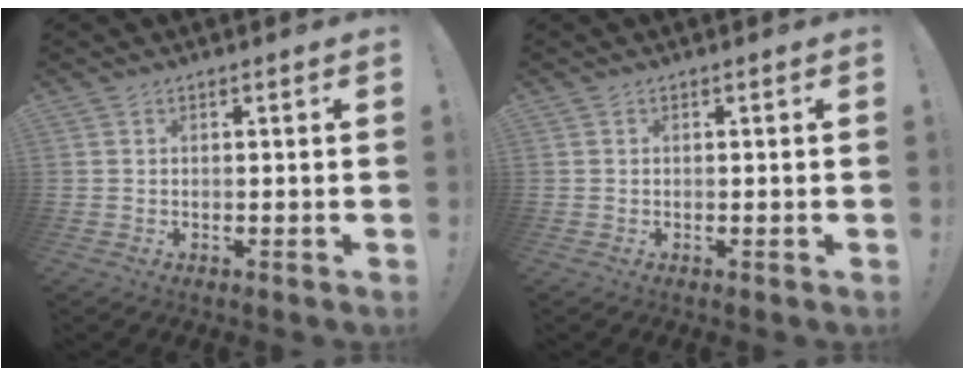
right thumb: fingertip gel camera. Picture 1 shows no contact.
{"total": 0.0}